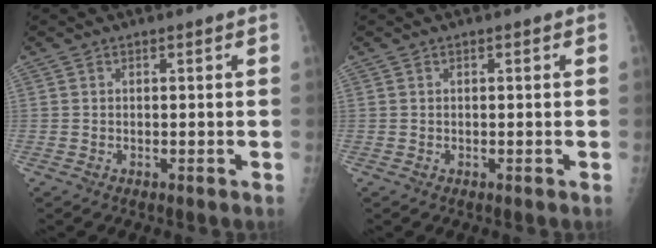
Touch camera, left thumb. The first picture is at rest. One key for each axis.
{"total": 0.0}